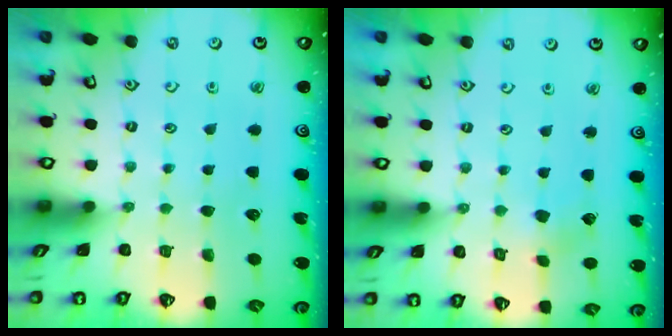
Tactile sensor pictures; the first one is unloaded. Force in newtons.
{"total": 1.8, "press": 1.8, "slide": 0.3}